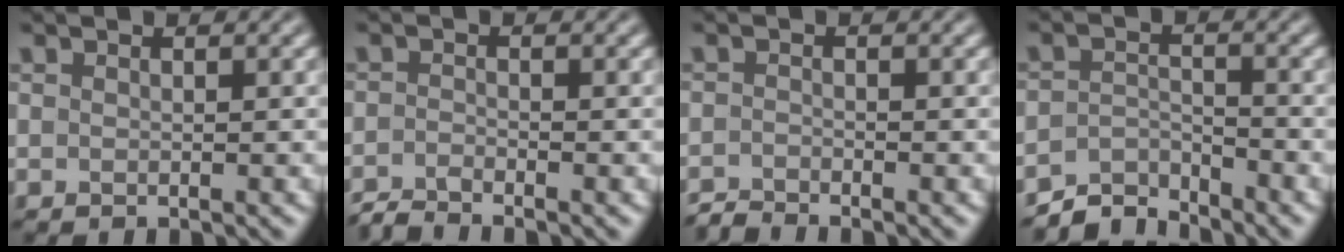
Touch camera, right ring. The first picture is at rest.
{"total": 1.9, "force": [-1.9, 0.0, 0.5], "torque": [-0.014, -0.004, -0.048]}
{"total": 1.5, "force": [-1.5, 0.0, 0.1], "torque": [-0.004, -0.002, -0.040]}
{"total": 3.5, "force": [-3.5, 0.6, 0.3], "torque": [-0.003, 0.008, -0.072]}